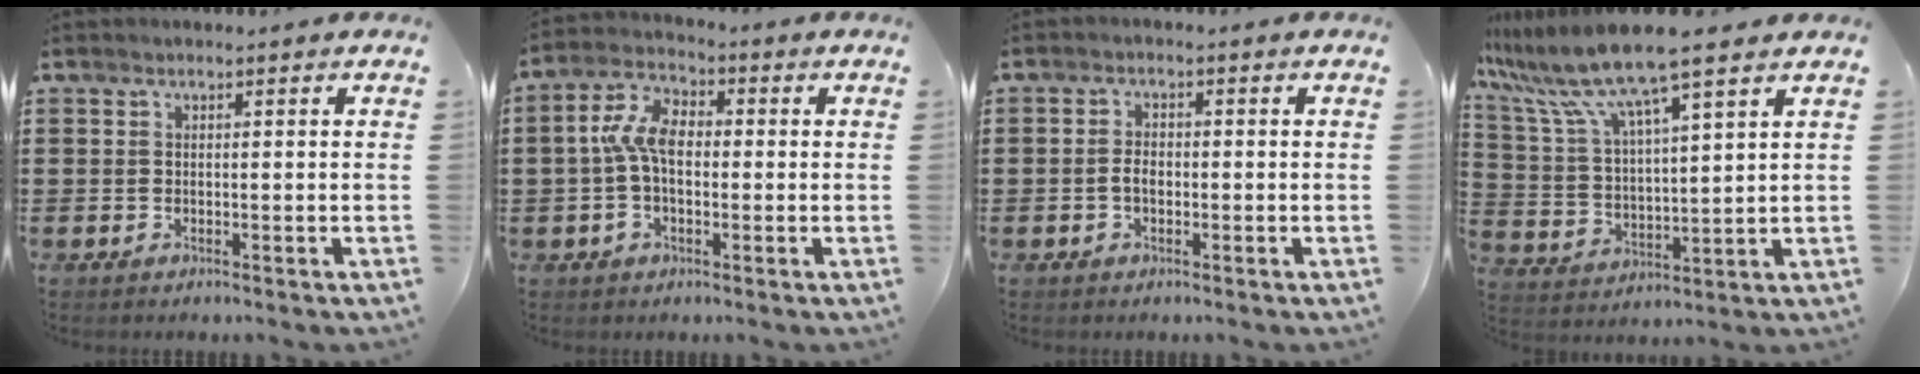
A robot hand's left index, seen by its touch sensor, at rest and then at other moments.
{"total": 7.1, "force": [-0.3, 4.1, 5.9], "torque": [-0.137, 0.006, -0.013]}
{"total": 2.1, "force": [-0.4, 1.1, 1.7], "torque": [-0.043, 0.001, -0.011]}
{"total": 10.4, "force": [8.4, 0.5, 6.1], "torque": [-0.158, -0.048, 0.138]}